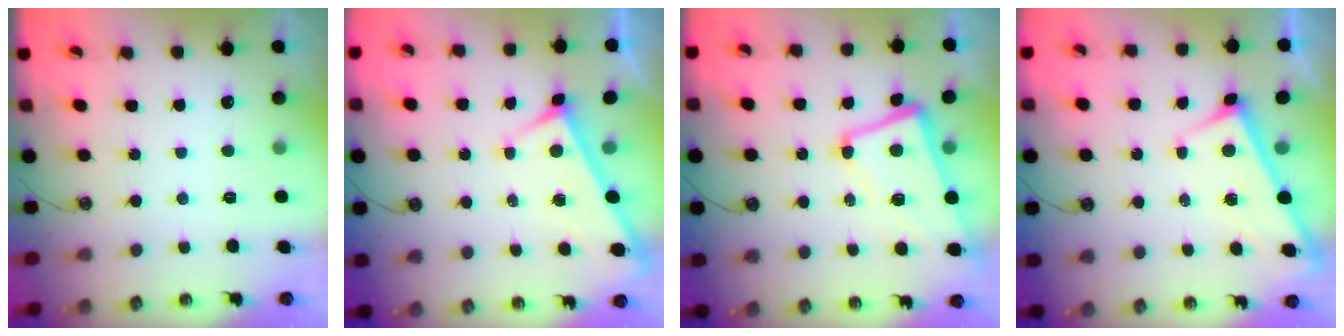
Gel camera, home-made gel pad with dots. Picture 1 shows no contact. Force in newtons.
{"total": 3.9, "press": 3.9, "slide": 0.4}
{"total": 2.8, "press": 2.1, "slide": 1.9}
{"total": 3.1, "press": 3.1, "slide": 0.2}